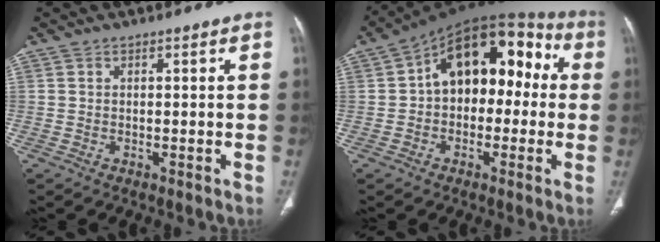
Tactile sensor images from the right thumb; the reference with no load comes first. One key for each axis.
{"total": 16.9, "fx": 1.4, "fy": 10.8, "fz": 13.0, "tx": -0.139, "ty": 0.058, "tz": 0.008}